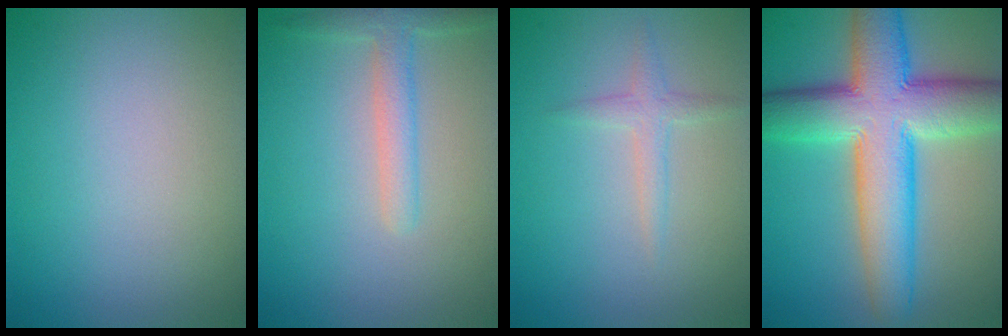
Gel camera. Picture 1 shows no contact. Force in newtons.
{"total": 2.4, "press": 2.4, "slide": 0.2}
{"total": 1.5, "press": 1.5, "slide": 0.1}
{"total": 11.5, "press": 11.5, "slide": 0.3}